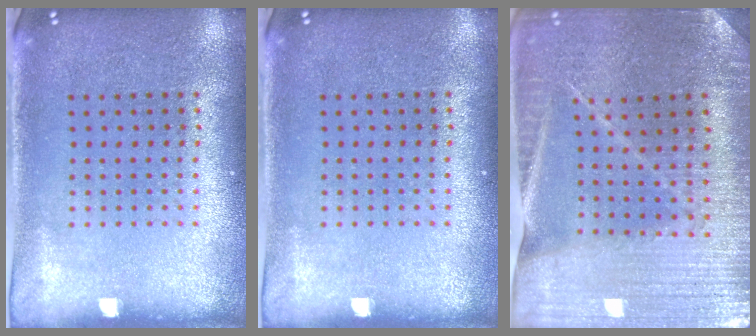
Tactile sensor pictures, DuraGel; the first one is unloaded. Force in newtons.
{"total": 0.0}
{"total": 3.2, "press": 3.2, "slide": 0.3}